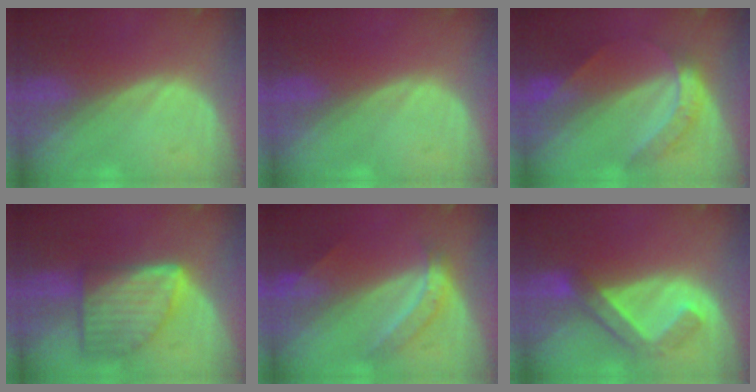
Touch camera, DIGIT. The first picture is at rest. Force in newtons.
{"total": 0.0}
{"total": 6.3, "press": 5.2, "slide": 3.4}
{"total": 8.8, "press": 8.8, "slide": 0.5}
{"total": 5.6, "press": 4.8, "slide": 2.9}
{"total": 5.1, "press": 5.1, "slide": 0.6}